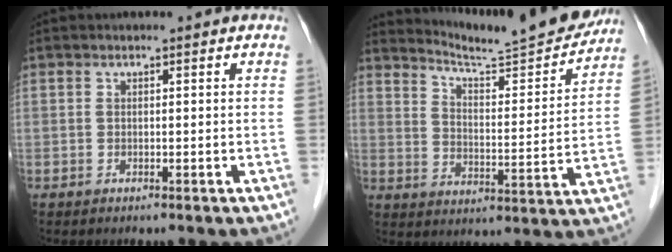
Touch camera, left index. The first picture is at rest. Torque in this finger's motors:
{"motor_torque": [0.47, -0.90, 0.17, 0.04]}